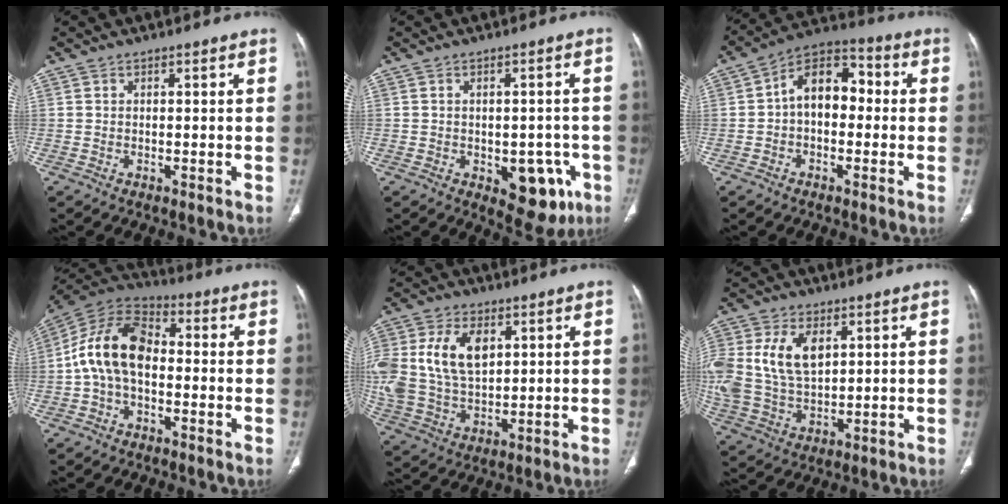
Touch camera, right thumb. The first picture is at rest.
{"total": 9.9, "force": [-3.6, 5.6, 7.3], "torque": [-0.050, 0.011, -0.033]}
{"total": 11.1, "force": [0.0, 7.3, 8.3], "torque": [-0.104, 0.039, -0.015]}
{"total": 13.7, "force": [-0.9, 8.7, 10.6], "torque": [-0.192, 0.037, -0.029]}
{"total": 17.7, "force": [4.3, 11.7, 12.6], "torque": [-0.271, -0.003, 0.089]}
{"total": 15.9, "force": [4.0, 10.4, 11.4], "torque": [-0.247, -0.005, 0.087]}